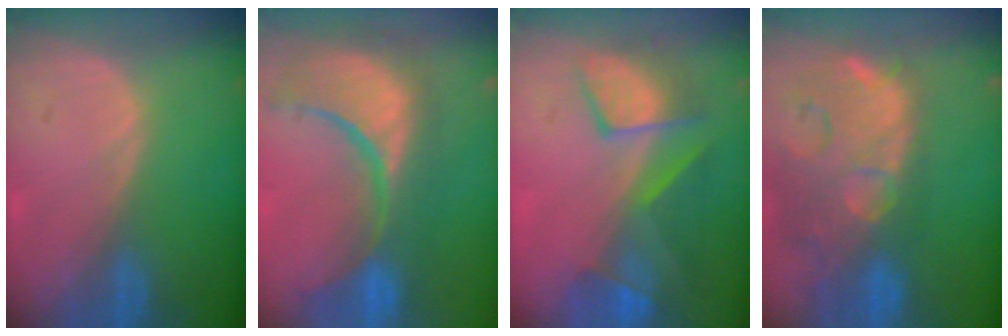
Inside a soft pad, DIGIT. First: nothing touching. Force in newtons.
{"total": 14.0, "press": 12.0, "slide": 7.3}
{"total": 9.0, "press": 8.3, "slide": 3.6}
{"total": 14.8, "press": 11.9, "slide": 8.9}